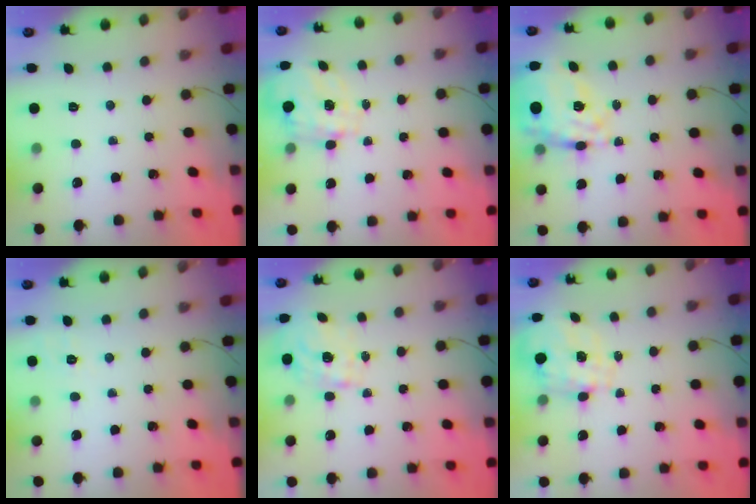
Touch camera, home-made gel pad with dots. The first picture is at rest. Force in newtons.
{"total": 2.8, "press": 2.6, "slide": 1.0}
{"total": 16.8, "press": 16.0, "slide": 5.2}
{"total": 2.0, "press": 0.8, "slide": 1.9}
{"total": 0.9, "press": 0.7, "slide": 0.6}
{"total": 1.0, "press": 0.9, "slide": 0.5}